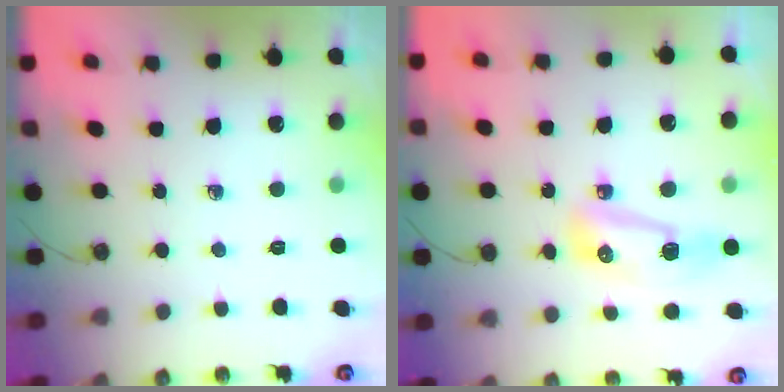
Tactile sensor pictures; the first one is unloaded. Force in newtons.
{"total": 9.4, "press": 9.3, "slide": 1.2}